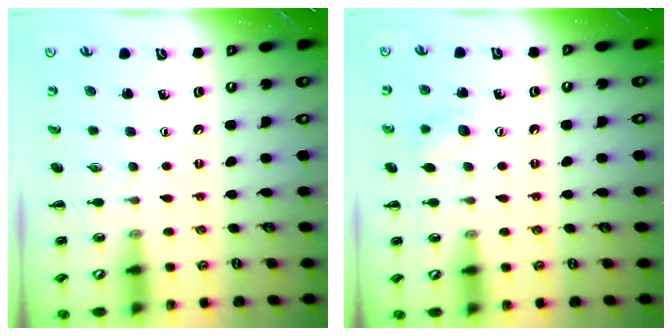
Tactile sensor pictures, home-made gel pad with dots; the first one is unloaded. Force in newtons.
{"total": 7.0, "press": 6.8, "slide": 1.7}